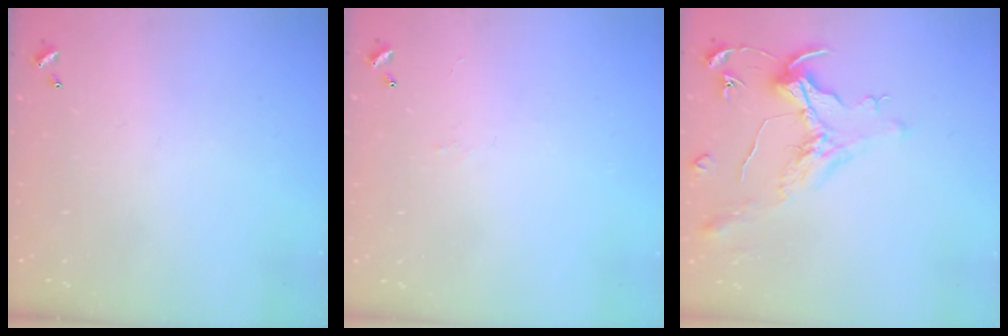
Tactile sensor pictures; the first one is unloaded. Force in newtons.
{"total": 3.2, "press": 3.2, "slide": 0.5}
{"total": 1.6, "press": 1.4, "slide": 0.7}